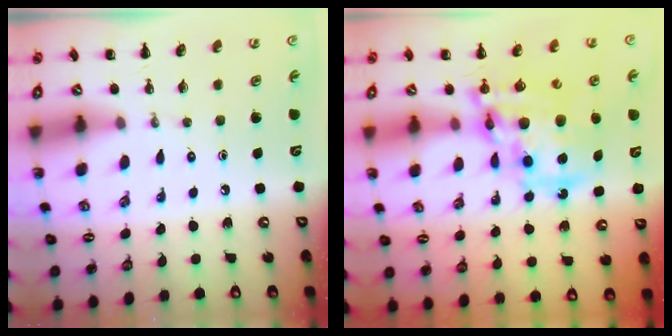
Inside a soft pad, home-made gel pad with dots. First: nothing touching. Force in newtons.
{"total": 16.5, "press": 16.1, "slide": 3.6}